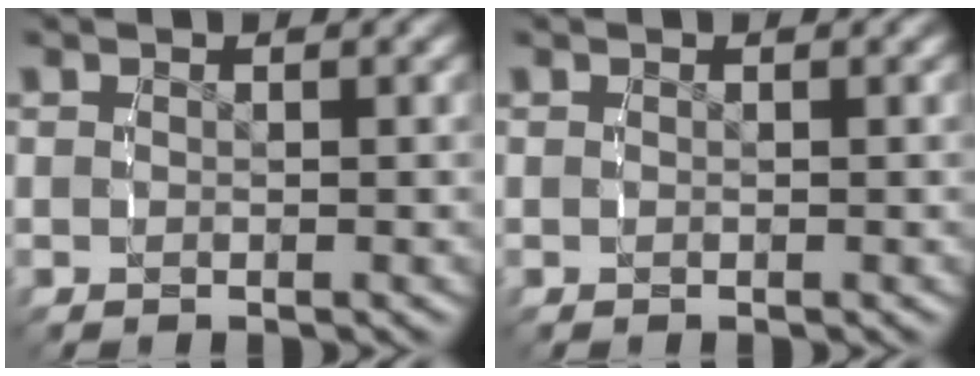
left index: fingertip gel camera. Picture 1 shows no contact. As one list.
[{"total": 0.0}]